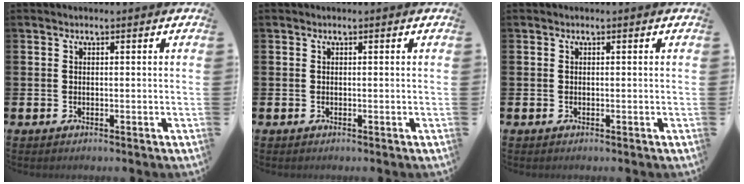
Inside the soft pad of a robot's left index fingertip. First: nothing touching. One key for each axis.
{"total": 0.0}
{"total": 0.0}